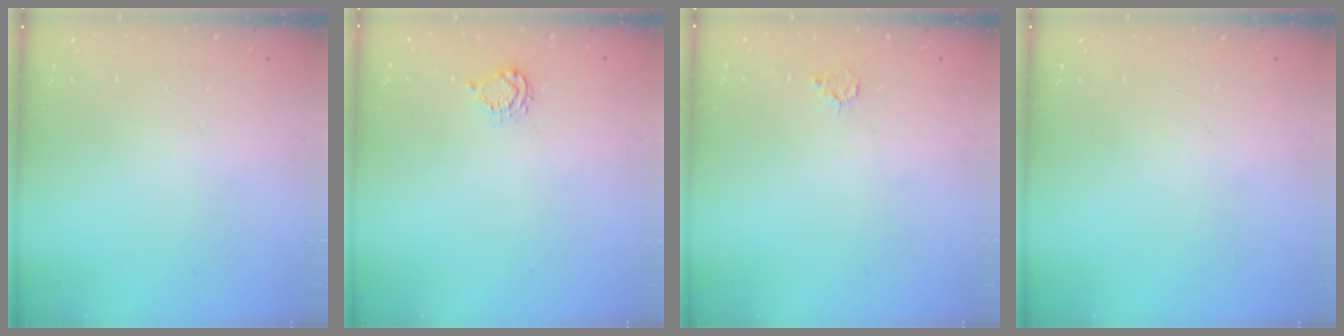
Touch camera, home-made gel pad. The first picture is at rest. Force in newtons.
{"total": 4.6, "press": 4.5, "slide": 0.6}
{"total": 3.6, "press": 3.6, "slide": 0.3}
{"total": 0.0}